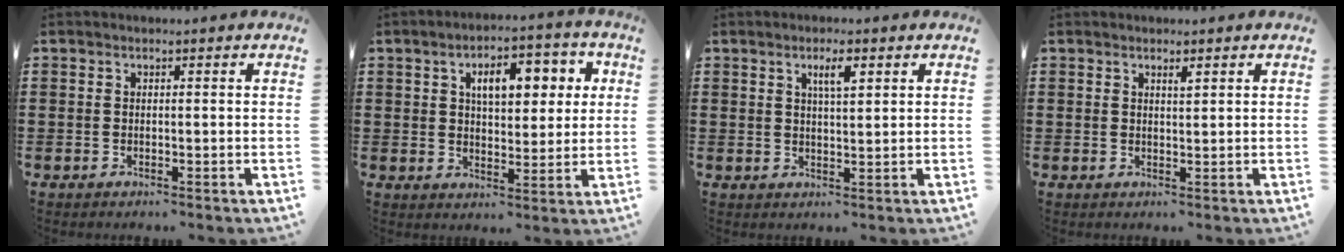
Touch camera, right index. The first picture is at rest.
{"total": 8.1, "force": [3.0, 4.0, 6.4], "torque": [-0.097, 0.000, 0.040]}
{"total": 3.2, "force": [1.5, 0.8, 2.7], "torque": [-0.049, 0.002, 0.022]}
{"total": 1.1, "force": [0.9, 0.2, 0.6], "torque": [-0.012, 0.000, 0.016]}